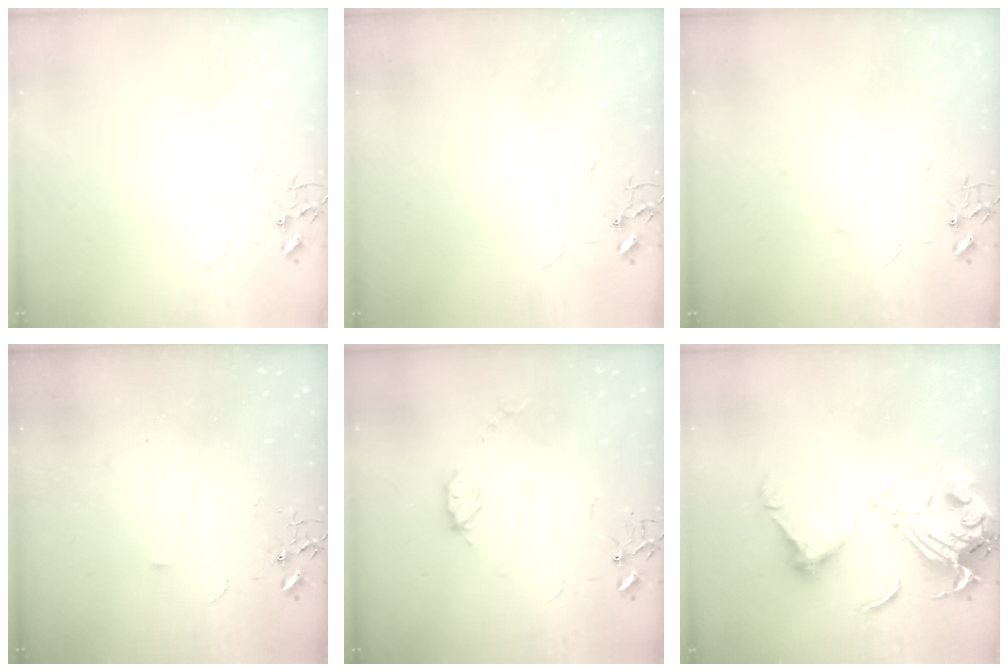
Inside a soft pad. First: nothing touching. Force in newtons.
{"total": 0.0}
{"total": 3.7, "press": 3.7, "slide": 0.5}
{"total": 2.8, "press": 2.8, "slide": 0.4}
{"total": 5.8, "press": 5.8, "slide": 0.7}
{"total": 16.9, "press": 16.7, "slide": 2.0}